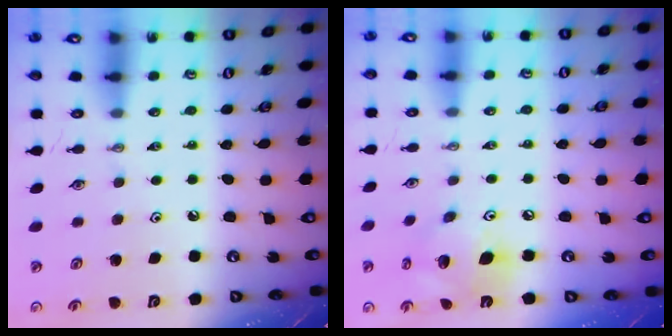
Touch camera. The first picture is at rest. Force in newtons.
{"total": 13.5, "press": 13.2, "slide": 3.1}